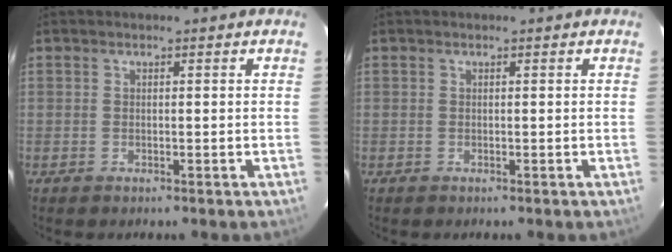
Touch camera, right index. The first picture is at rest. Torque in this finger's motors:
{"motor_torque": [0.00, 0.00, 0.00, 0.00]}